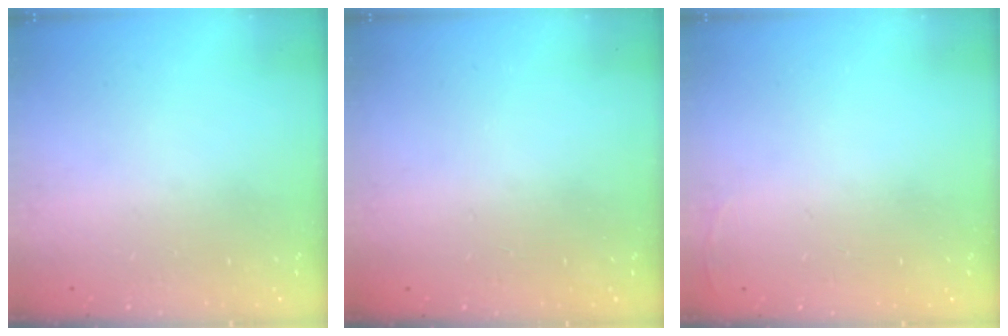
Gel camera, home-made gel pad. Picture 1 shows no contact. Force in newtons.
{"total": 0.0}
{"total": 2.7, "press": 2.6, "slide": 1.0}